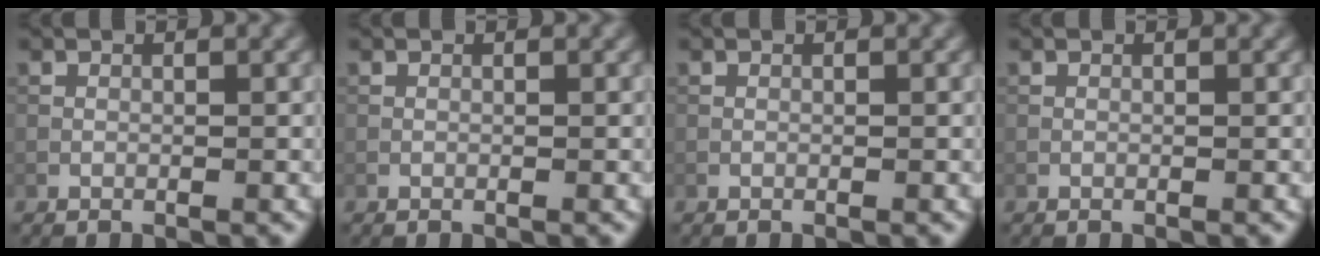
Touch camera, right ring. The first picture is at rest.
{"total": 0.0}
{"total": 0.0}
{"total": 0.0}